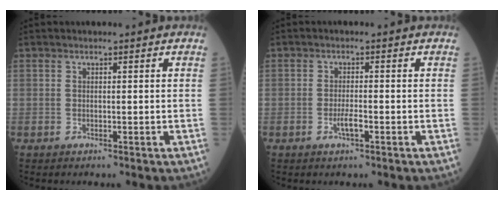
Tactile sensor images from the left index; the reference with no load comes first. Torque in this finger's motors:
{"motor_torque": [0.61, 0.02, 0.14, 0.07]}